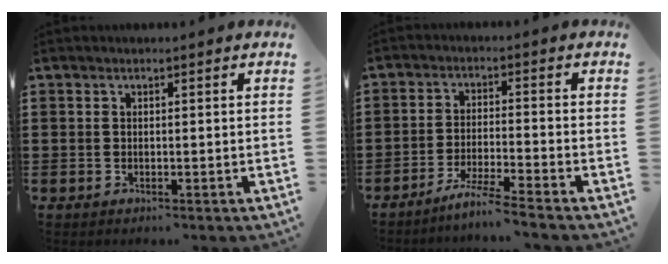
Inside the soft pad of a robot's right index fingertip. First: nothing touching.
{"total": 4.7, "force": [-4.2, -0.9, 1.9], "torque": [-0.039, -0.014, -0.082]}